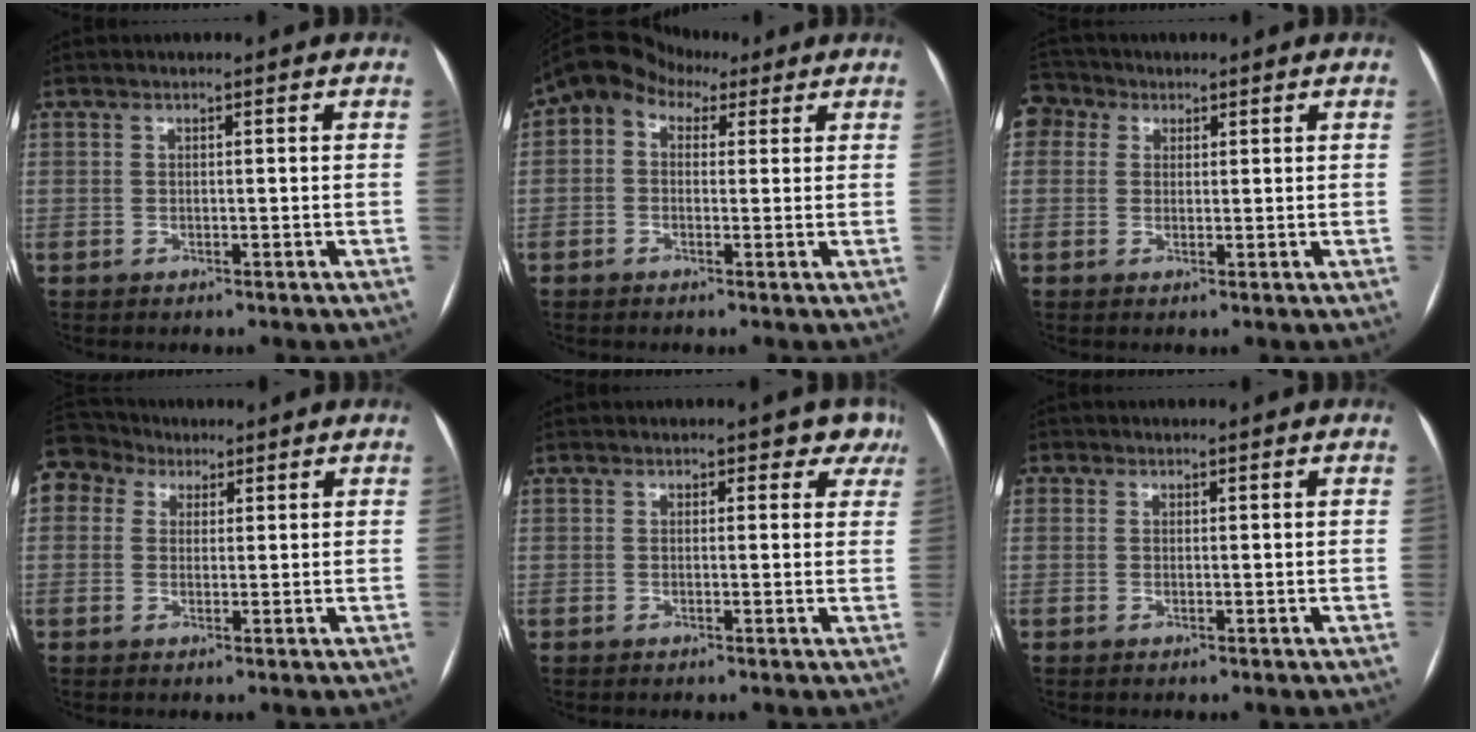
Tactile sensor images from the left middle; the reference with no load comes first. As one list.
[{"total": 7.2, "force": [3.1, 5.1, 4.1], "torque": [-0.080, 0.050, 0.046]}, {"total": 4.7, "force": [2.2, 3.9, 1.5], "torque": [-0.039, 0.027, 0.043]}, {"total": 7.2, "force": [4.1, 5.7, 1.8], "torque": [-0.044, 0.046, 0.081]}, {"total": 1.6, "force": [1.1, 1.1, 0.4], "torque": [0.016, 0.005, 0.004]}, {"total": 1.2, "force": [0.3, 1.1, 0.2], "torque": [0.005, 0.001, 0.002]}]